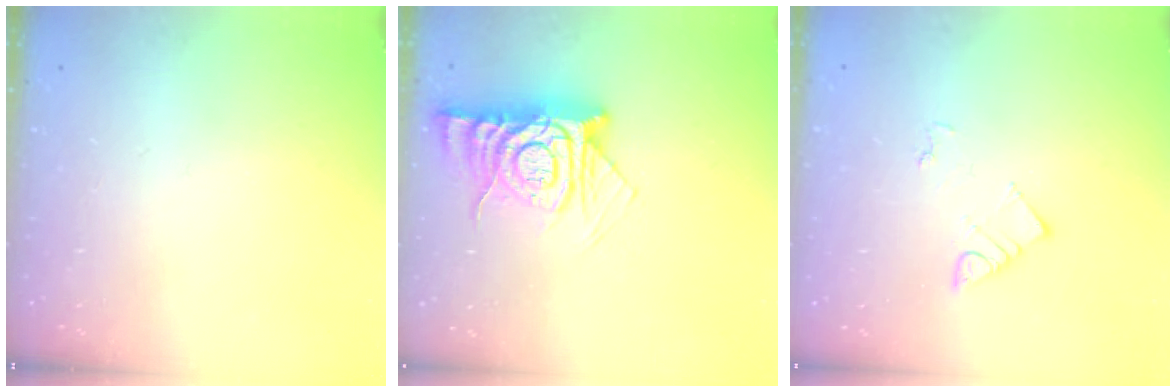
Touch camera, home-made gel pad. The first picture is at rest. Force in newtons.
{"total": 12.8, "press": 12.8, "slide": 1.0}
{"total": 4.1, "press": 4.1, "slide": 0.2}